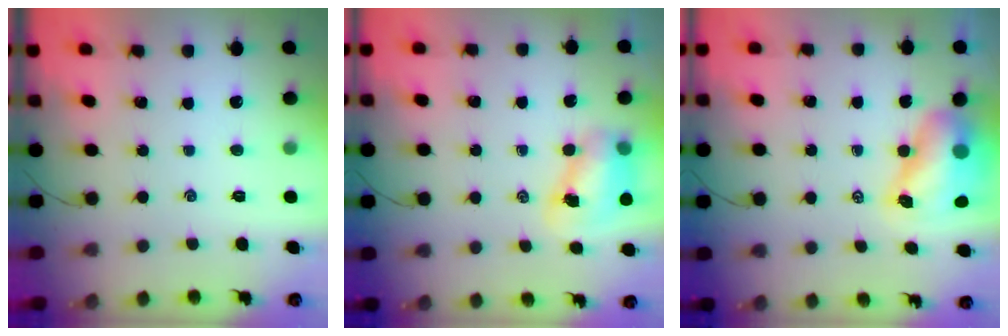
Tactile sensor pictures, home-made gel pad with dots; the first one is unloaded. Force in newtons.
{"total": 7.4, "press": 7.3, "slide": 1.4}
{"total": 8.4, "press": 8.2, "slide": 1.7}